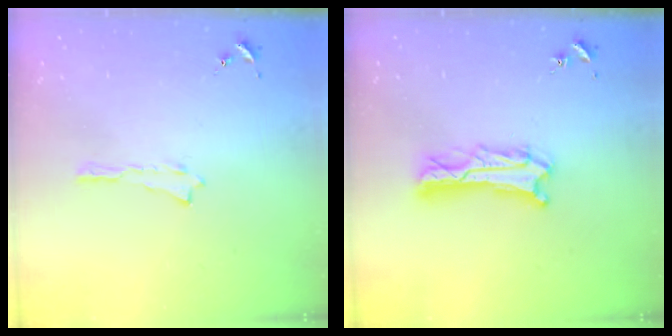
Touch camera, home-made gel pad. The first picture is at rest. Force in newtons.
{"total": 5.0, "press": 4.9, "slide": 0.5}